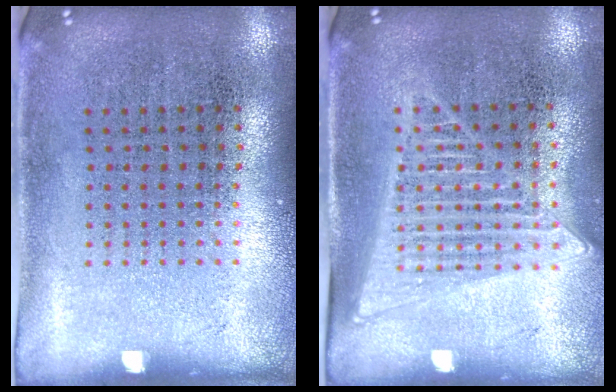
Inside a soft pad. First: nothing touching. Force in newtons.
{"total": 1.5, "press": 1.3, "slide": 0.6}